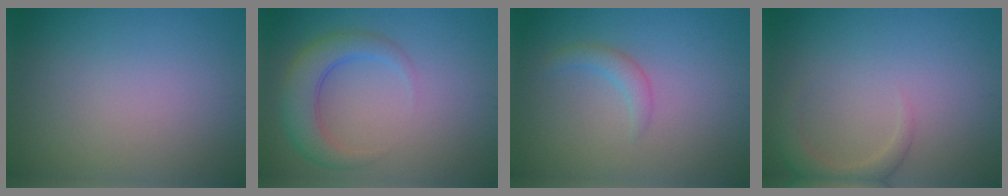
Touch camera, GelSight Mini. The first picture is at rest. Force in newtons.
{"total": 4.0, "press": 4.0, "slide": 0.1}
{"total": 1.6, "press": 1.6, "slide": 0.0}
{"total": 2.4, "press": 2.4, "slide": 0.3}